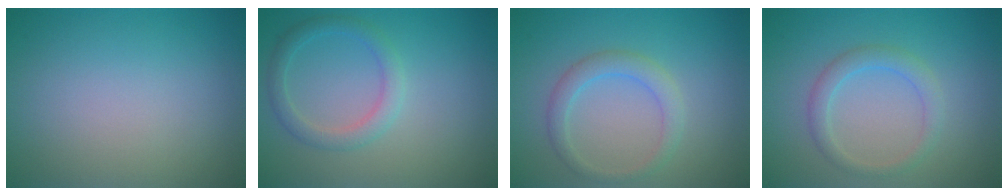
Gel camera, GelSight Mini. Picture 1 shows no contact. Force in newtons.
{"total": 2.3, "press": 2.3, "slide": 0.1}
{"total": 2.4, "press": 2.4, "slide": 0.1}
{"total": 2.2, "press": 2.2, "slide": 0.0}